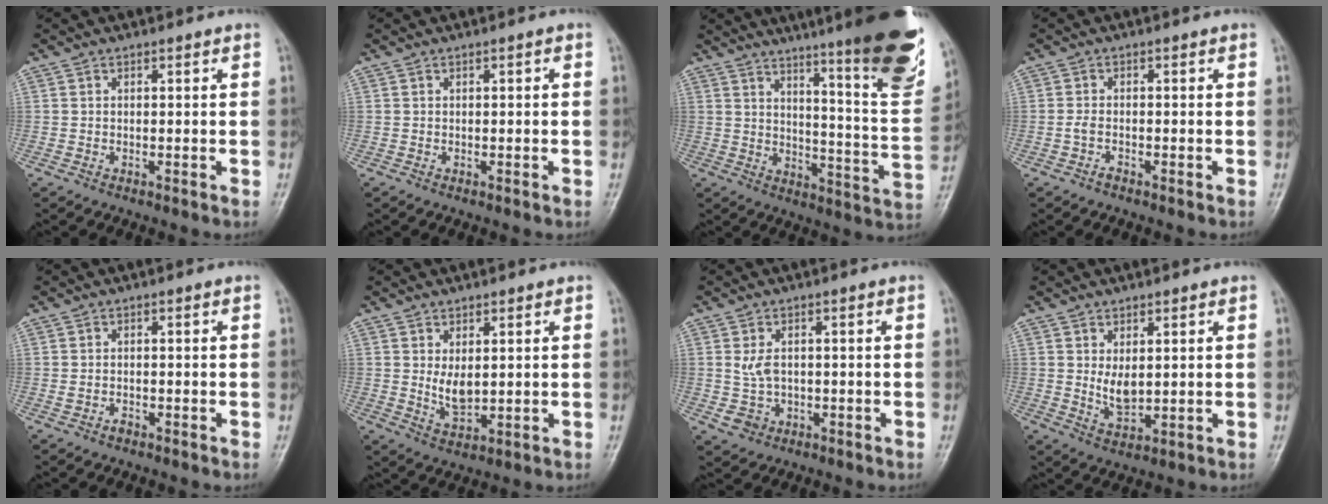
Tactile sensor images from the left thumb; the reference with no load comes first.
{"total": 0.0}
{"total": 26.9, "force": [18.4, 3.6, 19.3], "torque": [-0.243, -0.099, 0.243]}
{"total": 1.3, "force": [-0.9, 0.5, 0.8], "torque": [-0.022, 0.007, -0.019]}
{"total": 0.9, "force": [-0.6, 0.5, 0.4], "torque": [-0.009, 0.007, -0.008]}
{"total": 4.5, "force": [1.2, 2.6, 3.5], "torque": [-0.054, -0.018, 0.030]}
{"total": 3.7, "force": [0.0, 2.8, 2.4], "torque": [-0.037, 0.000, 0.006]}
{"total": 4.4, "force": [1.3, 2.5, 3.4], "torque": [-0.053, -0.018, 0.031]}